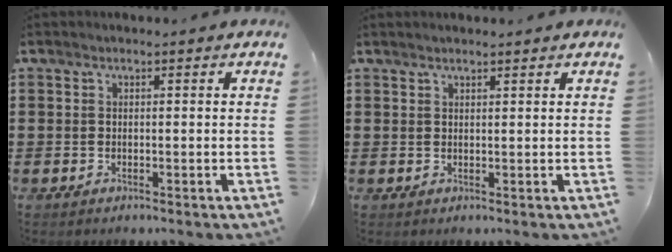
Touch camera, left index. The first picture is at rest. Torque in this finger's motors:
{"motor_torque": [0.91, -1.22, -0.56, -0.09]}